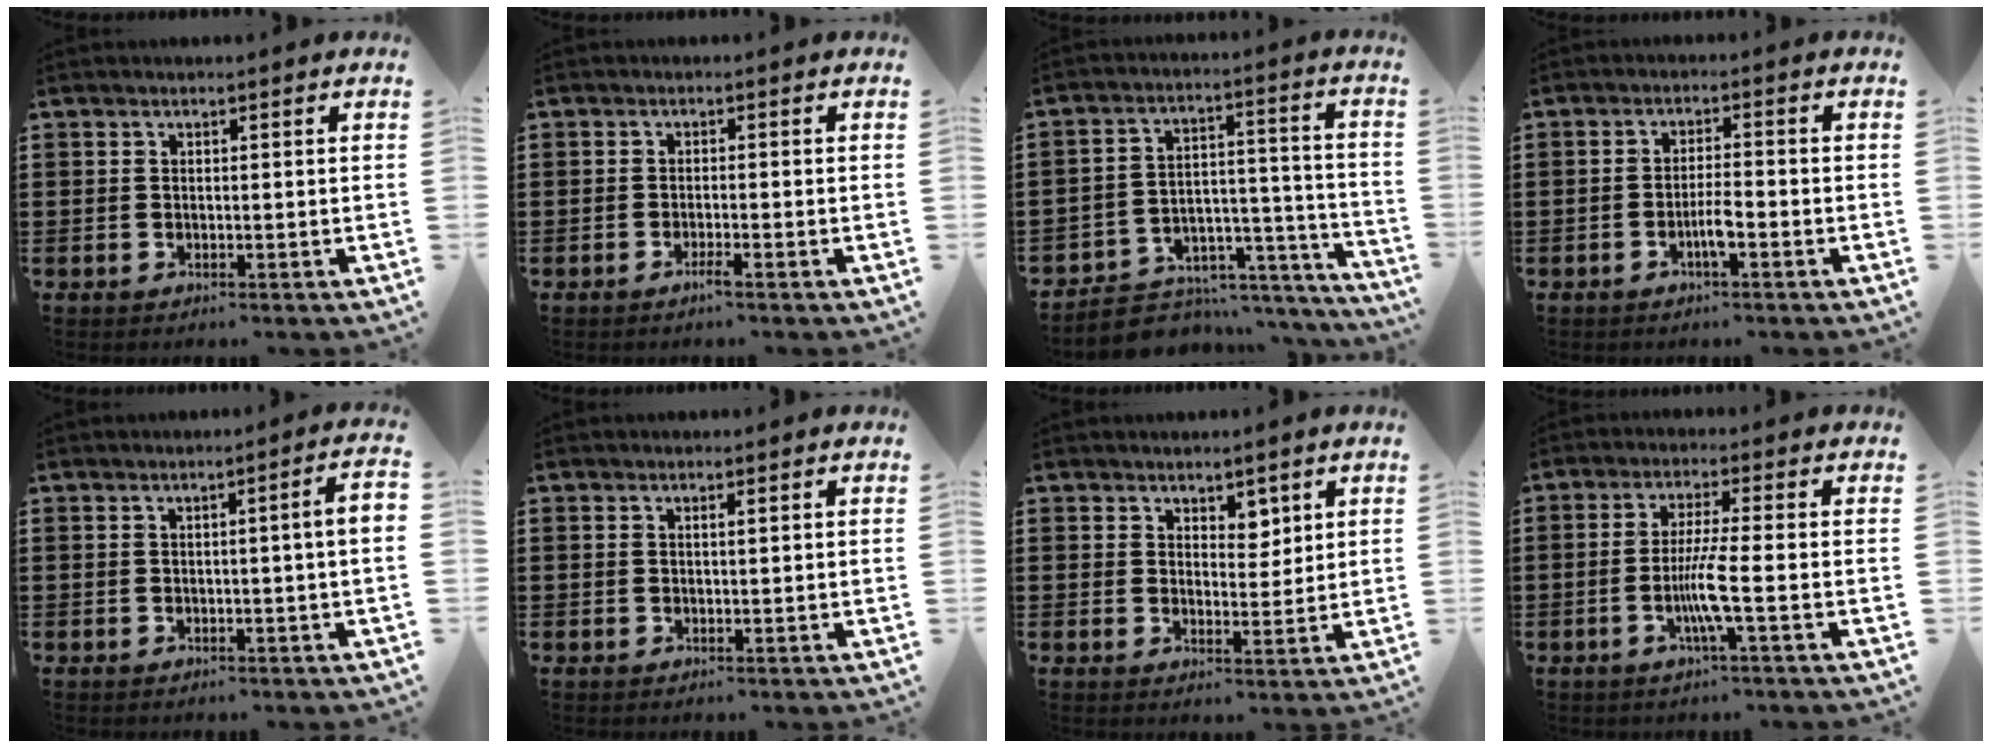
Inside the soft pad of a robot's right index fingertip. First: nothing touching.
{"total": 1.7, "force": [-1.1, 0.0, 1.3], "torque": [-0.021, -0.004, -0.019]}
{"total": 4.4, "force": [-3.5, 2.5, 0.4], "torque": [-0.021, 0.001, -0.070]}
{"total": 3.4, "force": [-1.5, 0.5, 3.0], "torque": [-0.061, 0.001, -0.030]}
{"total": 2.7, "force": [-0.3, -0.3, 2.7], "torque": [-0.042, -0.005, -0.007]}
{"total": 0.7, "force": [0.3, 0.1, 0.6], "torque": [-0.012, 0.000, 0.005]}
{"total": 3.4, "force": [2.6, 2.0, 0.8], "torque": [-0.015, 0.004, 0.048]}
{"total": 6.3, "force": [-1.7, -0.3, 6.1], "torque": [-0.126, -0.019, -0.039]}